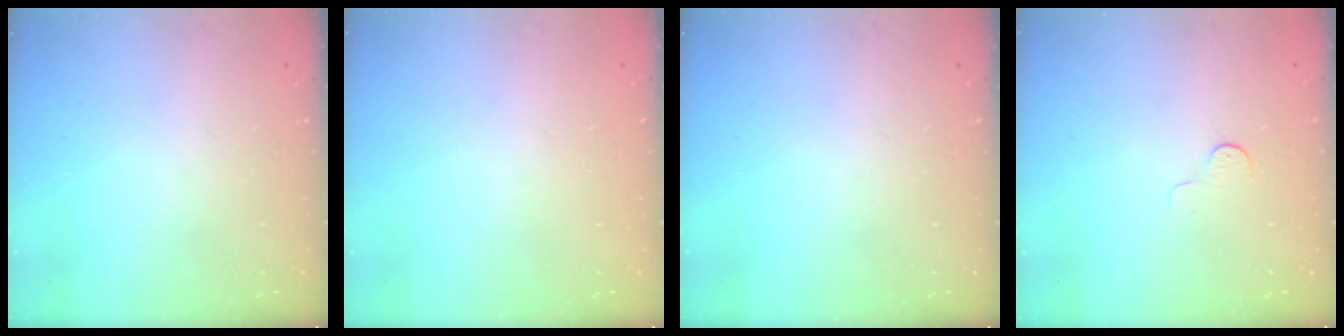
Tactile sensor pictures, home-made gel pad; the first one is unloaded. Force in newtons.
{"total": 0.7, "press": 0.7, "slide": 0.1}
{"total": 0.0}
{"total": 3.0, "press": 3.0, "slide": 0.3}